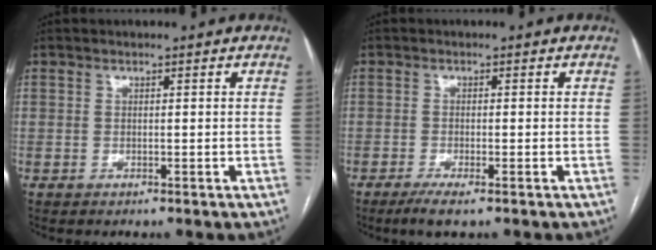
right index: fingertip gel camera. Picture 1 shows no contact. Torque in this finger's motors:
{"motor_torque": [0.06, -0.05, 0.19, 0.03]}